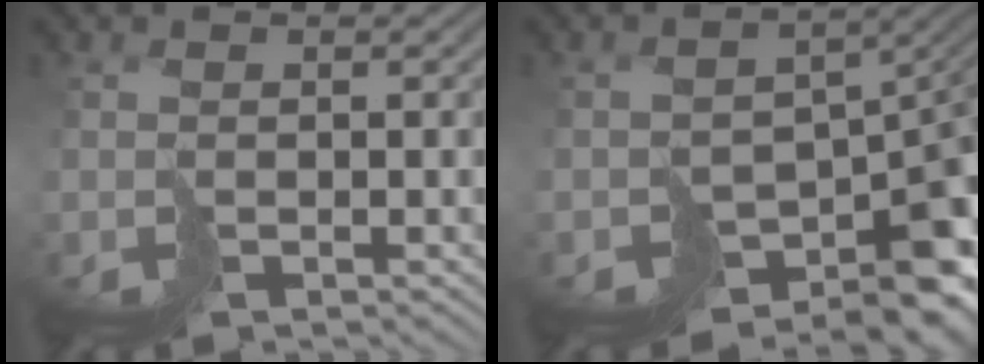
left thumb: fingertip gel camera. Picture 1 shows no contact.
{"total": 11.5, "force": [-7.3, 6.0, 6.6], "torque": [-0.084, -0.027, -0.090]}